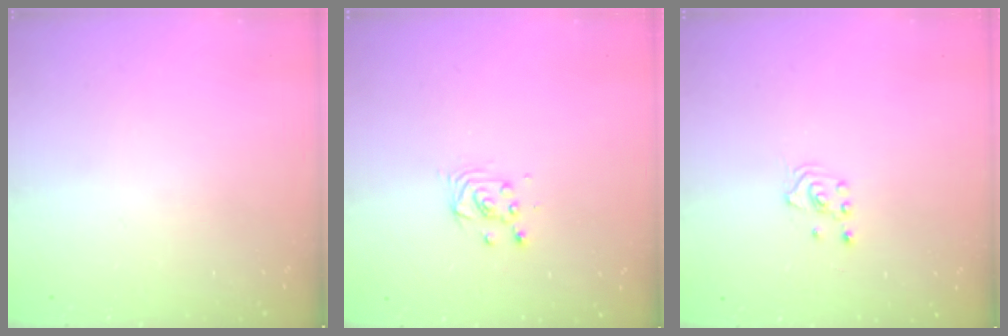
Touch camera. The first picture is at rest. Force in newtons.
{"total": 3.4, "press": 3.4, "slide": 0.3}
{"total": 2.0, "press": 2.0, "slide": 0.3}